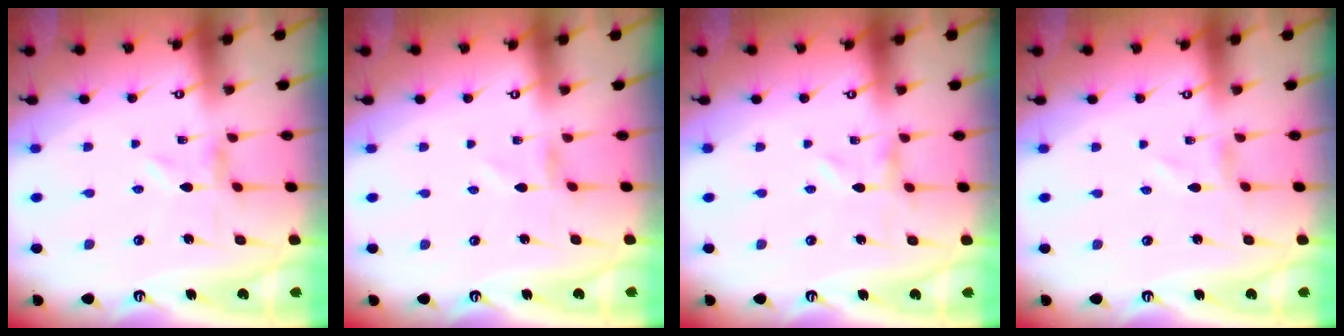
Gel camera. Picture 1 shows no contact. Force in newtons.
{"total": 0.0}
{"total": 0.6, "press": 0.5, "slide": 0.1}
{"total": 1.2, "press": 1.2, "slide": 0.1}